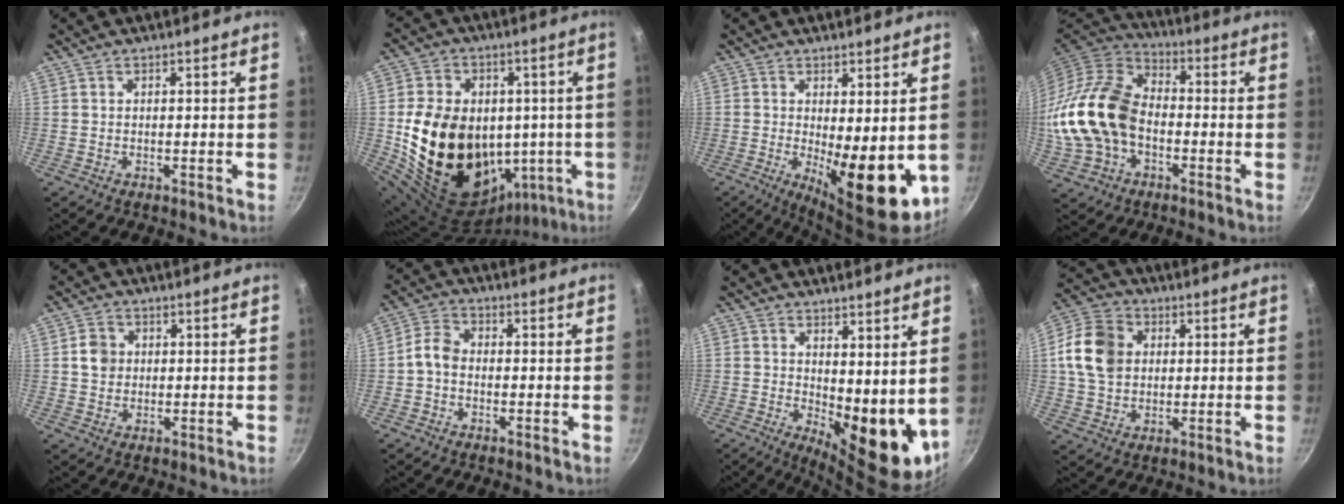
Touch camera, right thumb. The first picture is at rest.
{"total": 24.7, "force": [-1.4, 18.8, 16.0], "torque": [-0.250, 0.017, -0.003]}
{"total": 12.2, "force": [-1.1, 4.2, 11.4], "torque": [-0.135, -0.014, -0.001]}
{"total": 19.4, "force": [-3.0, 13.7, 13.5], "torque": [-0.250, 0.038, -0.063]}
{"total": 3.9, "force": [0.4, 3.5, 1.8], "torque": [-0.015, 0.007, 0.001]}
{"total": 4.3, "force": [-1.1, 3.1, 2.8], "torque": [-0.054, 0.025, -0.035]}
{"total": 12.7, "force": [2.9, 5.7, 10.9], "torque": [-0.115, -0.039, 0.054]}
{"total": 12.2, "force": [1.8, 9.6, 7.3], "torque": [-0.119, 0.010, 0.019]}